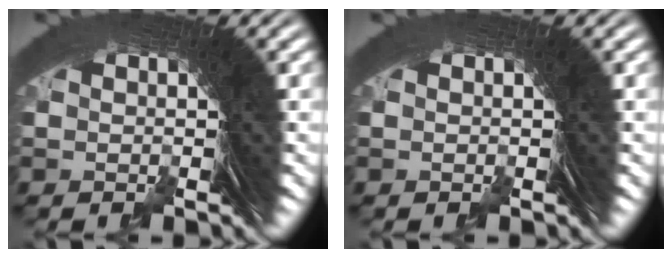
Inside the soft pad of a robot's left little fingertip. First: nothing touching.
{"total": 0.0}